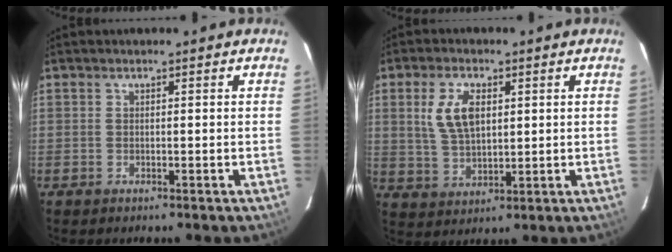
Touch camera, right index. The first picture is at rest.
{"total": 8.1, "force": [2.3, 4.4, 6.5], "torque": [-0.132, 0.007, 0.050]}